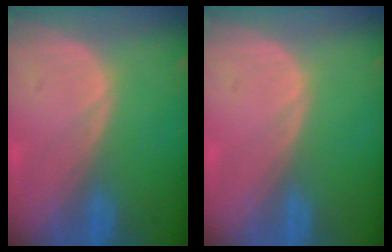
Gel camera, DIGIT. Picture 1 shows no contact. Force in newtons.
{"total": 0.5, "press": 0.0, "slide": 0.5}